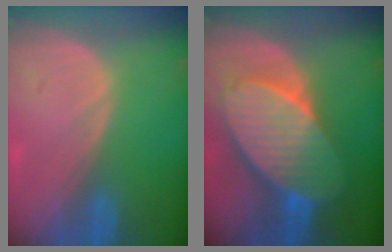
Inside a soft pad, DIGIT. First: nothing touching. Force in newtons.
{"total": 11.0, "press": 11.0, "slide": 0.7}